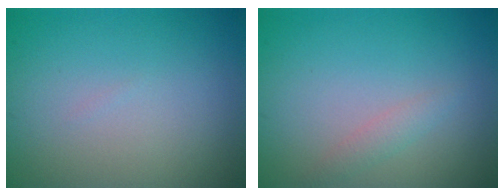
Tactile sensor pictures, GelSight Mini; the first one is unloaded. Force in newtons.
{"total": 1.2, "press": 1.2, "slide": 0.0}